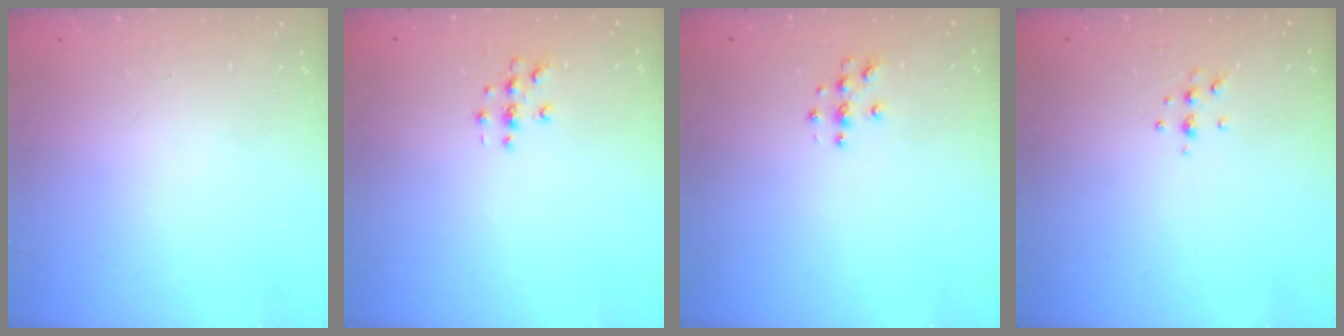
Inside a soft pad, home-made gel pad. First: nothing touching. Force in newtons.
{"total": 2.7, "press": 2.7, "slide": 0.3}
{"total": 3.7, "press": 3.7, "slide": 0.5}
{"total": 3.8, "press": 3.6, "slide": 1.1}